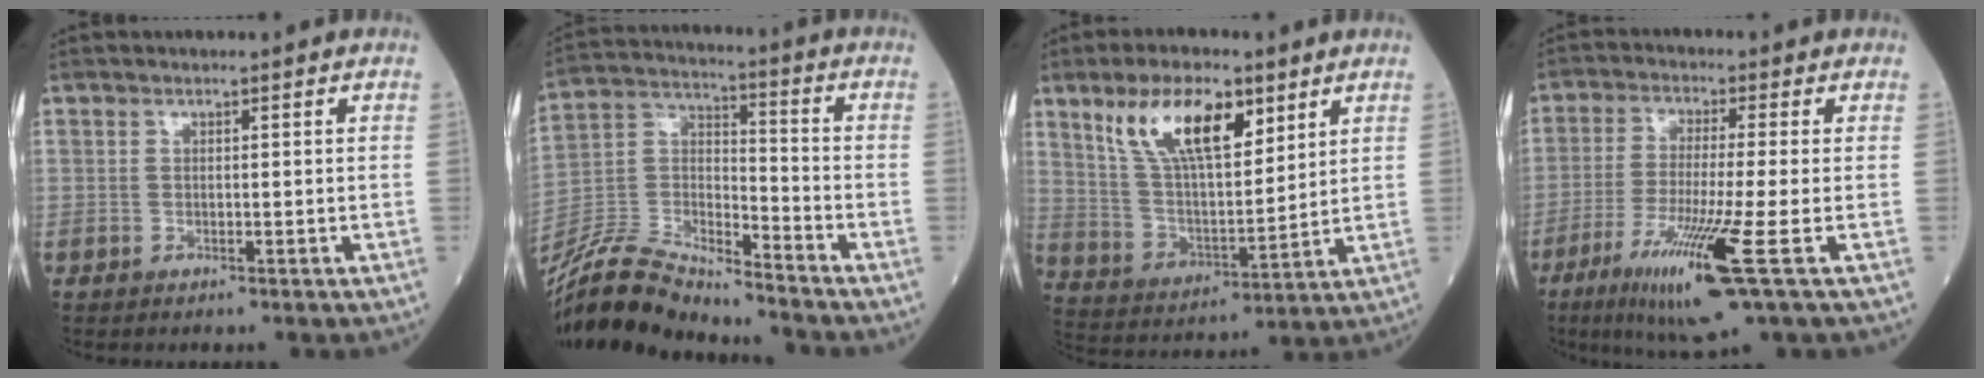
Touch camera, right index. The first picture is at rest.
{"total": 14.9, "force": [-14.1, 1.6, 4.3], "torque": [-0.091, 0.020, -0.272]}
{"total": 14.0, "force": [7.8, 5.1, 10.5], "torque": [-0.203, 0.016, 0.154]}
{"total": 12.4, "force": [-5.4, -0.5, 11.2], "torque": [-0.219, -0.040, -0.098]}